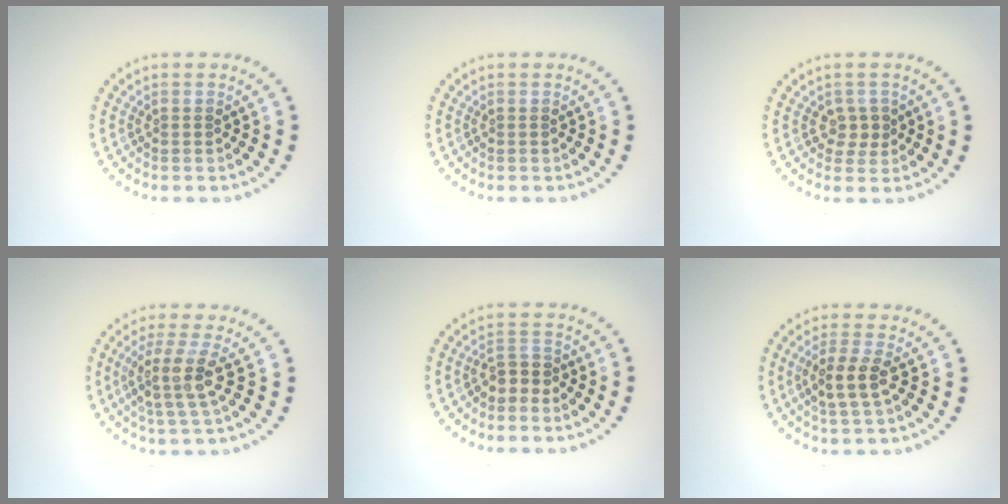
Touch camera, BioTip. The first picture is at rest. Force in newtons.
{"total": 0.0}
{"total": 1.7, "press": 1.6, "slide": 0.6}
{"total": 3.8, "press": 2.8, "slide": 2.5}
{"total": 1.8, "press": 1.5, "slide": 0.9}
{"total": 2.8, "press": 2.6, "slide": 1.1}